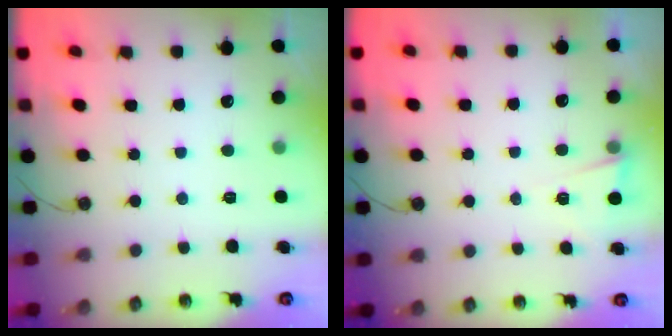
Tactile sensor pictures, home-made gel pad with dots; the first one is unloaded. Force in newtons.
{"total": 2.8, "press": 2.3, "slide": 1.6}